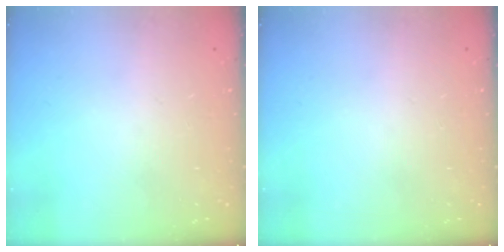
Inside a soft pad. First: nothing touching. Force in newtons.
{"total": 0.0}